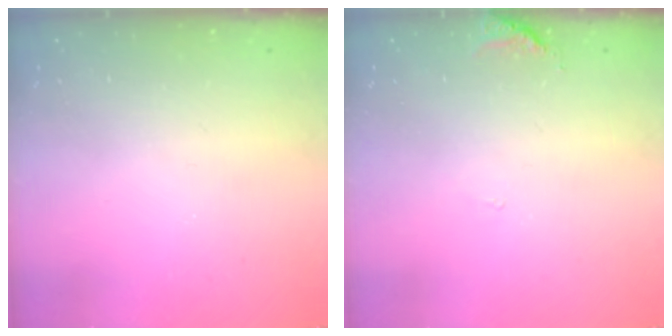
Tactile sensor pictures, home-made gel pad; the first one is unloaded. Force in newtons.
{"total": 6.0, "press": 5.9, "slide": 0.7}